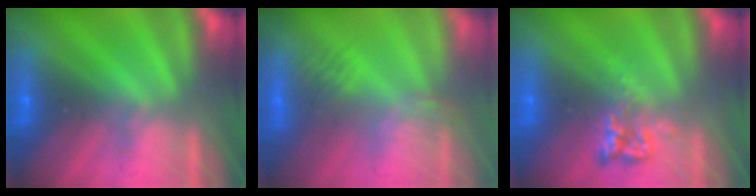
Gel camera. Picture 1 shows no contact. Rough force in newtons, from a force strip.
{"total": 2.9}
{"total": 2.4}